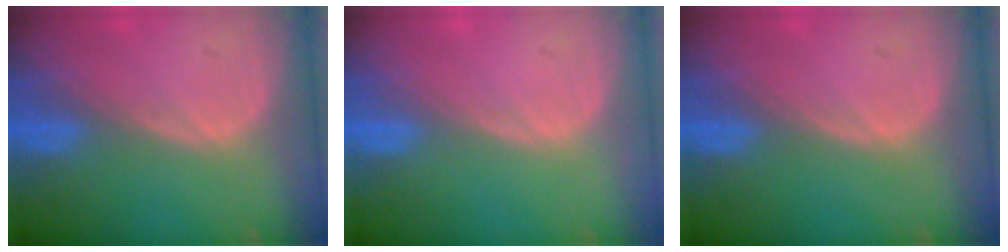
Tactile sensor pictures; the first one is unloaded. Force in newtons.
{"total": 0.0}
{"total": 0.0}